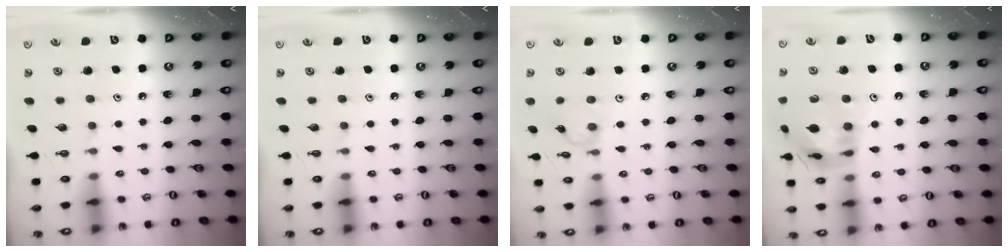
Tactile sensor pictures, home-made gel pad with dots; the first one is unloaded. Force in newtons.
{"total": 0.0}
{"total": 1.7, "press": 1.6, "slide": 0.4}
{"total": 15.3, "press": 15.2, "slide": 1.5}